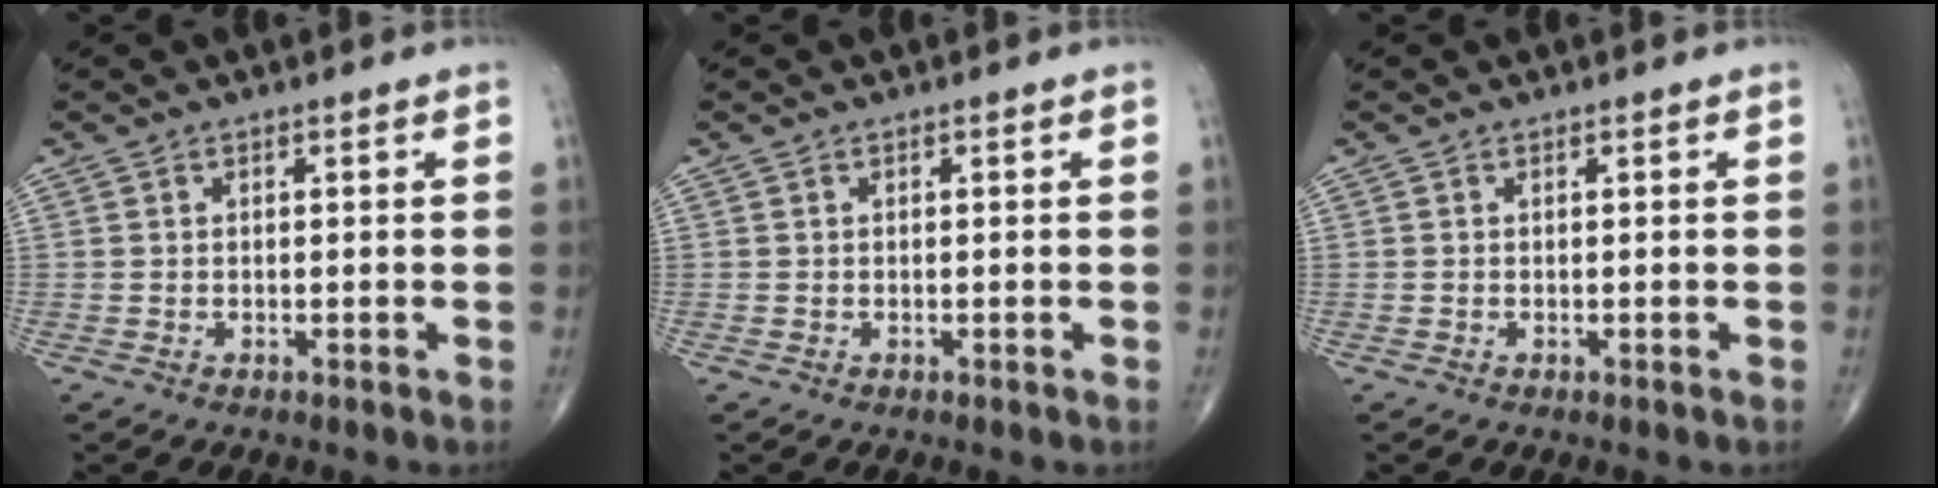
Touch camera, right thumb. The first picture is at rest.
{"total": 0.0}
{"total": 0.0}